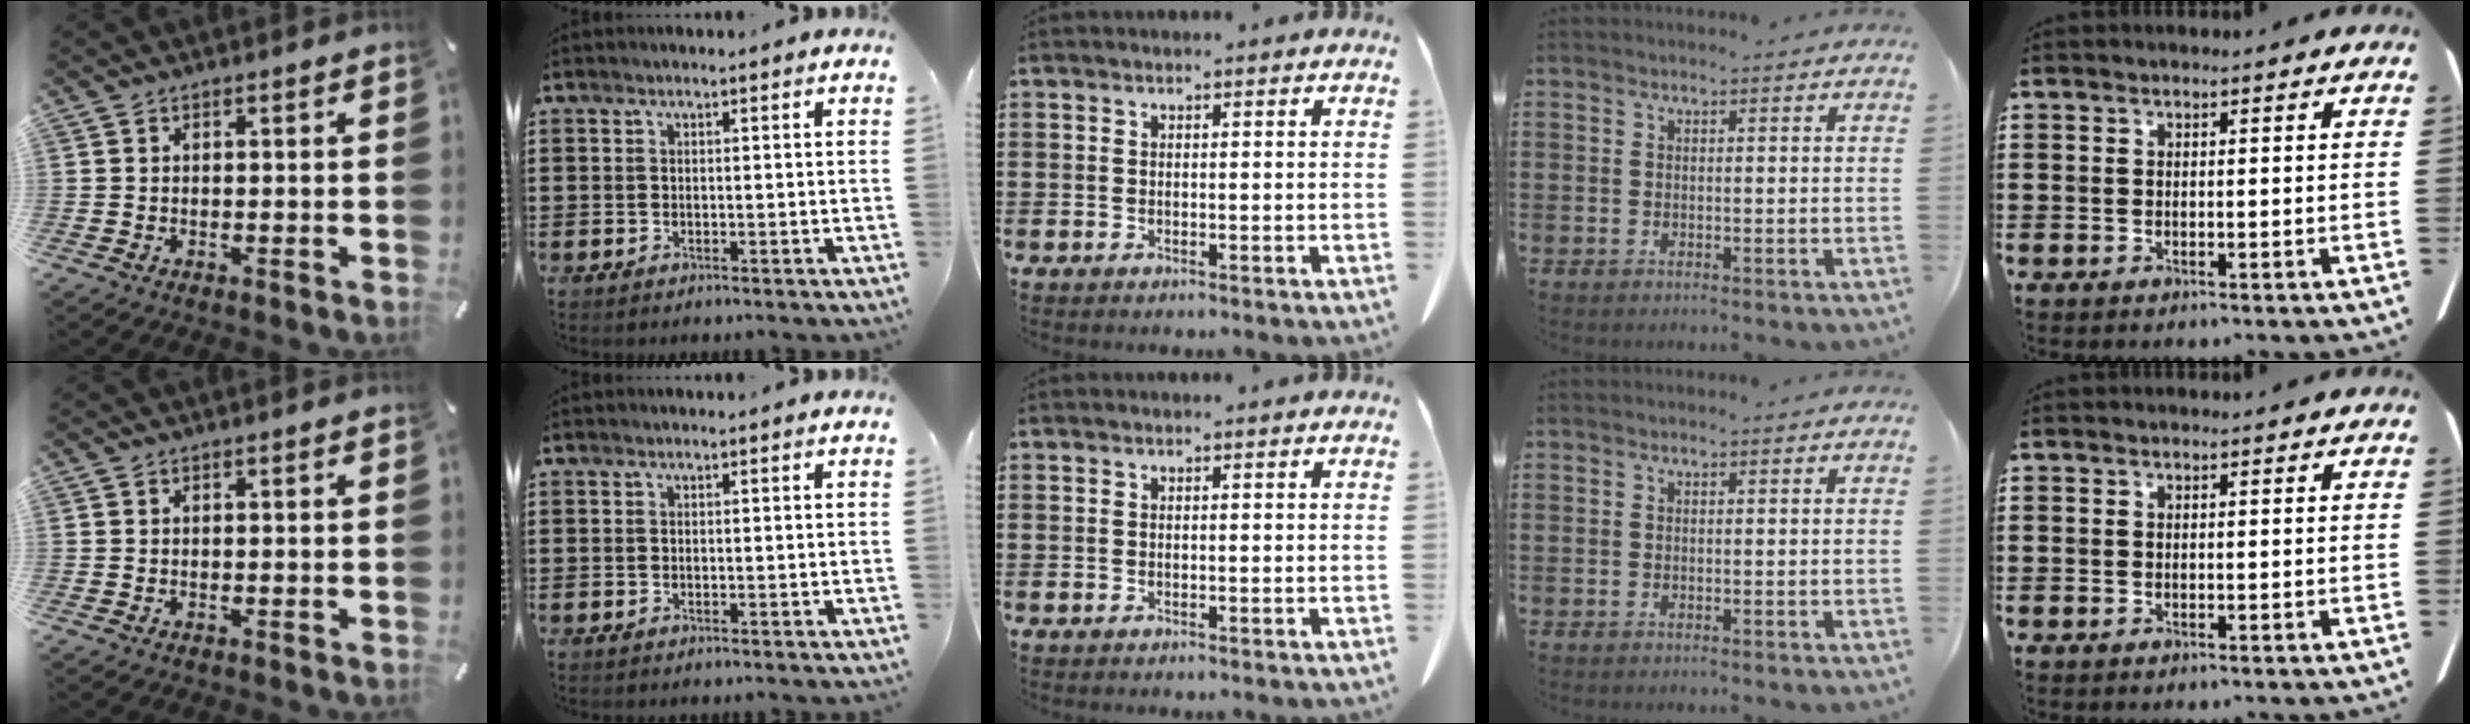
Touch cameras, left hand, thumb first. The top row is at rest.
{}